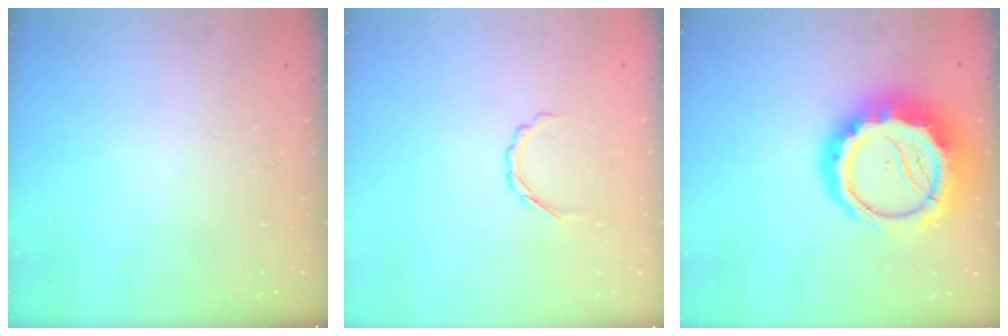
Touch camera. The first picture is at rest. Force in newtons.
{"total": 3.2, "press": 3.1, "slide": 0.8}
{"total": 18.5, "press": 18.2, "slide": 3.7}